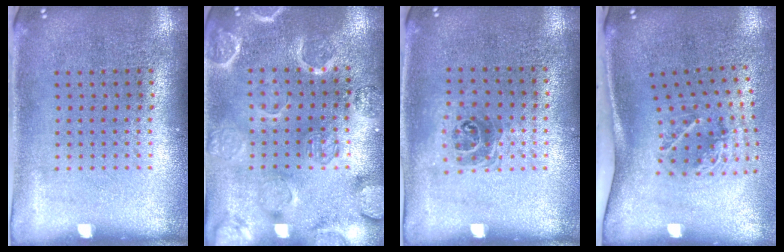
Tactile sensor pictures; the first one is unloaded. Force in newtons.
{"total": 2.9, "press": 2.8, "slide": 0.3}
{"total": 1.0, "press": 0.8, "slide": 0.5}
{"total": 2.1, "press": 1.3, "slide": 1.7}